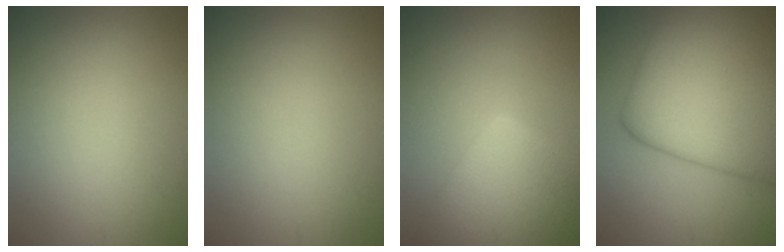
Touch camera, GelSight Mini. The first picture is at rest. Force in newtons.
{"total": 0.0}
{"total": 9.2, "press": 9.2, "slide": 0.5}
{"total": 14.2, "press": 14.2, "slide": 0.3}